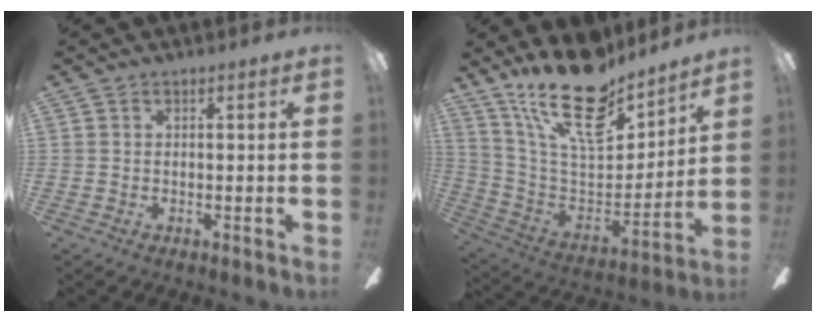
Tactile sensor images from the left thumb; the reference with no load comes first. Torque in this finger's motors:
{"motor_torque": [0.77, -0.30, 1.50, -1.26, 0.35]}